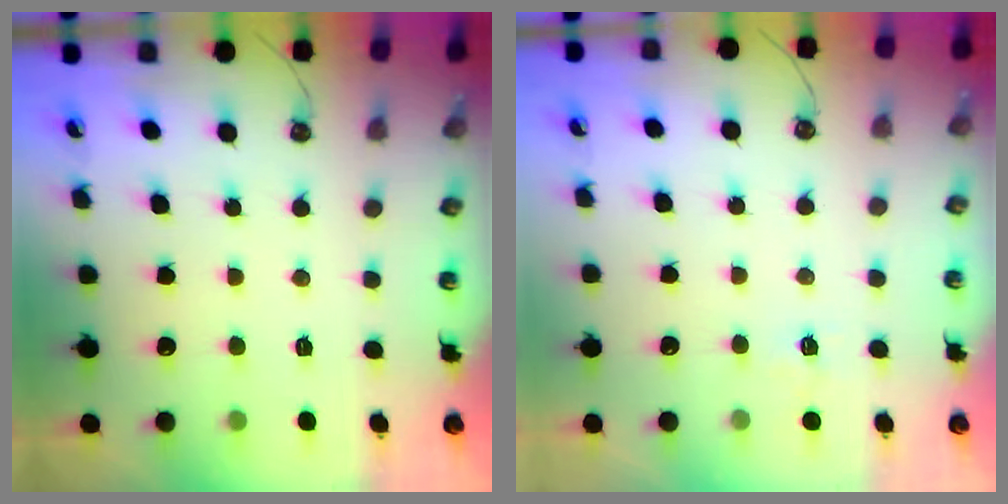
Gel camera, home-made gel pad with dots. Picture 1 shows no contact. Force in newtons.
{"total": 3.3, "press": 3.2, "slide": 0.5}